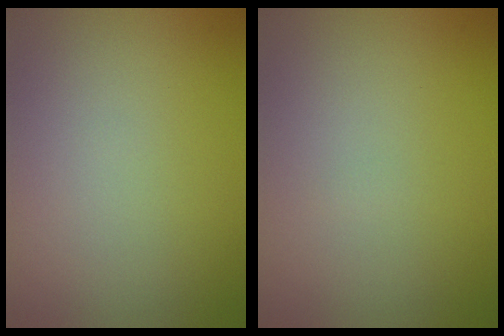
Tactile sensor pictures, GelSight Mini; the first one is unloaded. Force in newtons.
{"total": 0.0}